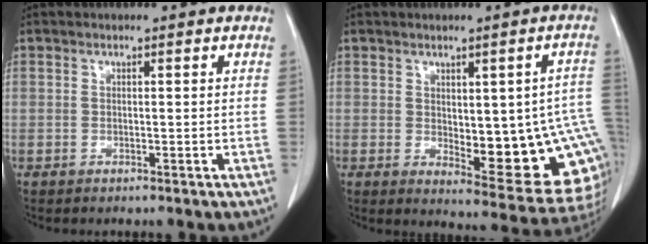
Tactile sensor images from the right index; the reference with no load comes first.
{"total": 16.7, "force": [-1.7, 5.6, 15.6], "torque": [-0.128, 0.014, 0.001]}